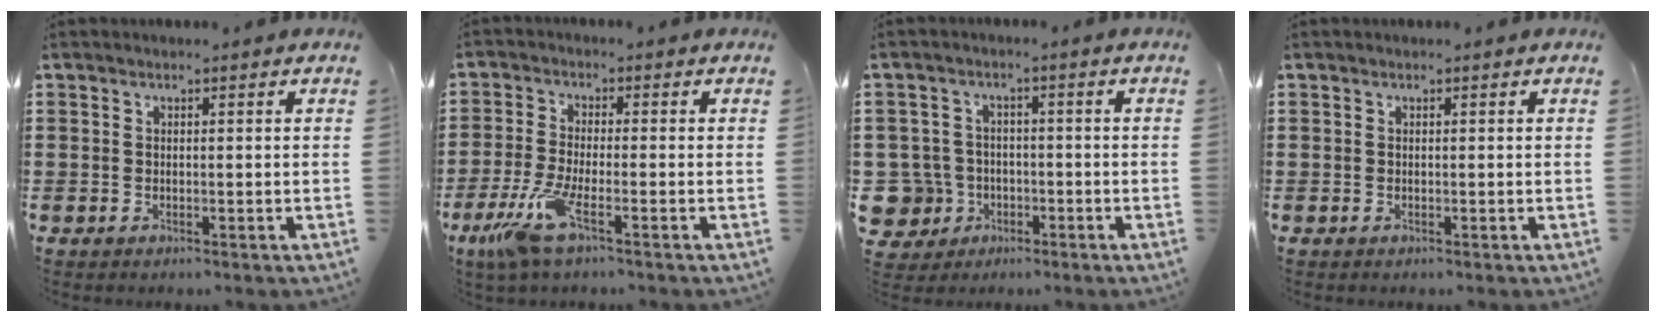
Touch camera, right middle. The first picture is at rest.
{"total": 6.6, "force": [-3.6, 1.1, 5.5], "torque": [-0.137, -0.021, -0.071]}
{"total": 7.5, "force": [-2.2, 6.7, 2.8], "torque": [-0.119, -0.002, -0.047]}
{"total": 0.0}